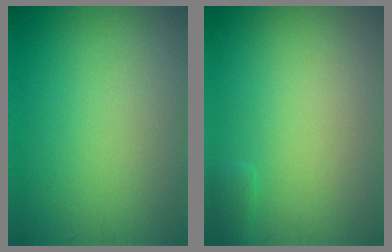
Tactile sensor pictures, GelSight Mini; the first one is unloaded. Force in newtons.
{"total": 0.7, "press": 0.7, "slide": 0.1}